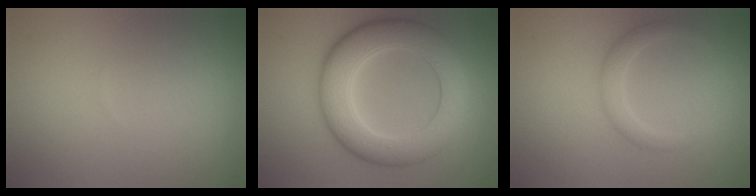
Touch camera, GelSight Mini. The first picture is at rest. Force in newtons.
{"total": 8.4, "press": 8.4, "slide": 0.5}
{"total": 1.8, "press": 1.8, "slide": 0.1}